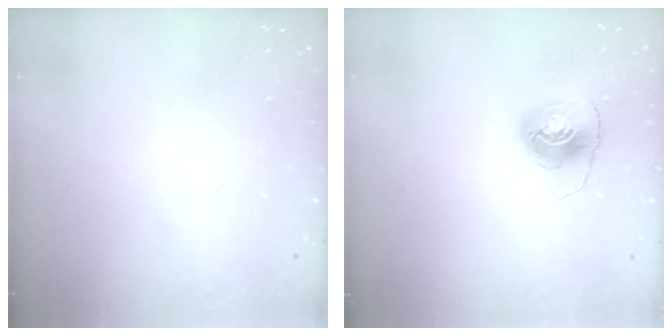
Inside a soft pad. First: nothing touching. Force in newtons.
{"total": 6.8, "press": 6.8, "slide": 0.3}